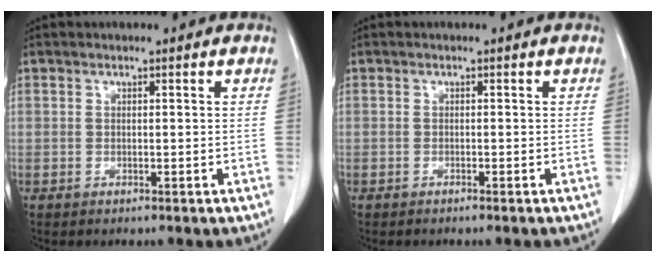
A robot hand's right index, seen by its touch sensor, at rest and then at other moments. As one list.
[{"total": 1.0, "force": [-0.8, 0.0, 0.6], "torque": [-0.007, 0.000, -0.005]}]